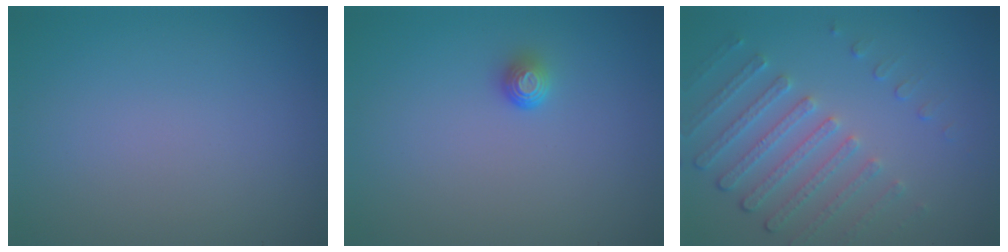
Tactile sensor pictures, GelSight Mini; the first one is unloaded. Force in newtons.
{"total": 1.2, "press": 0.9, "slide": 0.8}
{"total": 4.5, "press": 3.4, "slide": 3.0}